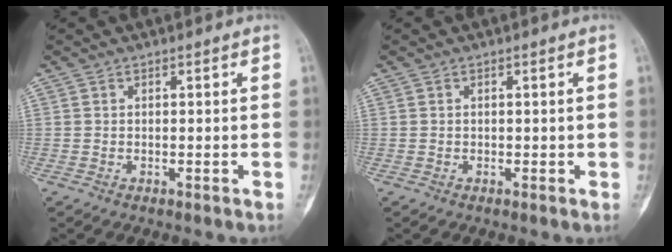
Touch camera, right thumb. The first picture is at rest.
{"total": 0.0}